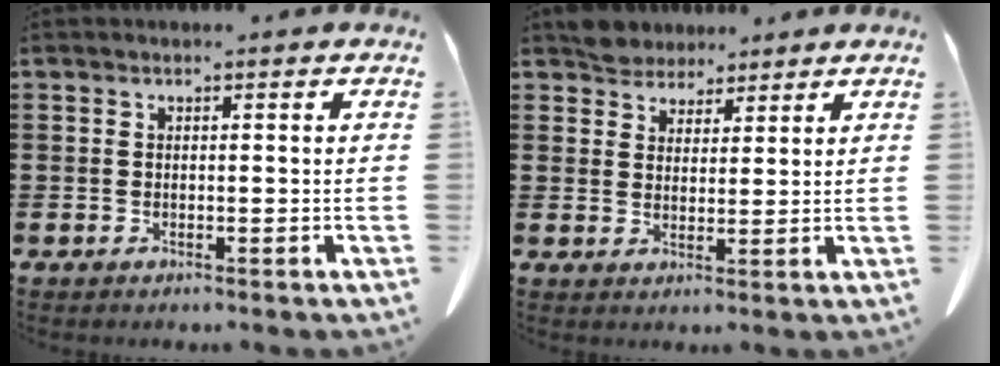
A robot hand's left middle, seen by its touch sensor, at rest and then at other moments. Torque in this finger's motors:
{"motor_torque": [0.46, 0.16, 0.08, 0.01]}